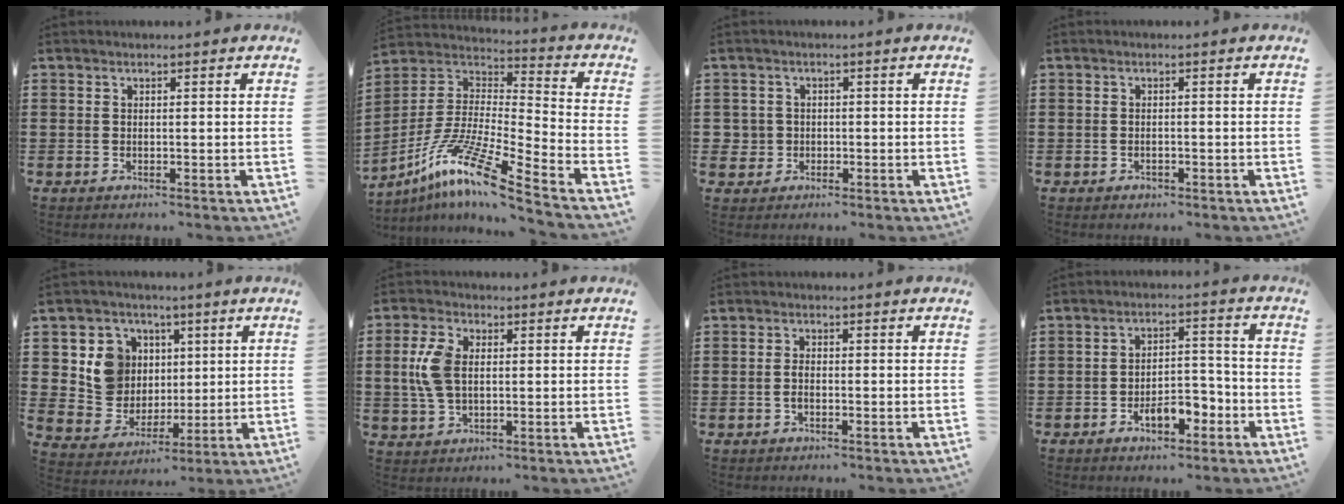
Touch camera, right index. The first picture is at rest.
{"total": 12.7, "force": [-9.8, 0.3, 8.1], "torque": [-0.170, -0.002, -0.196]}
{"total": 2.3, "force": [-0.8, 2.1, 0.3], "torque": [-0.025, -0.001, -0.022]}
{"total": 0.8, "force": [-0.5, 0.4, 0.4], "torque": [-0.011, -0.006, -0.010]}
{"total": 8.7, "force": [2.4, 8.1, 1.8], "torque": [-0.074, 0.002, 0.051]}
{"total": 6.5, "force": [0.7, 4.0, 5.1], "torque": [-0.130, 0.008, 0.006]}
{"total": 1.4, "force": [-0.5, 0.7, 1.1], "torque": [-0.032, -0.006, -0.011]}
{"total": 6.0, "force": [-3.4, 3.1, 3.9], "torque": [-0.054, 0.015, -0.062]}